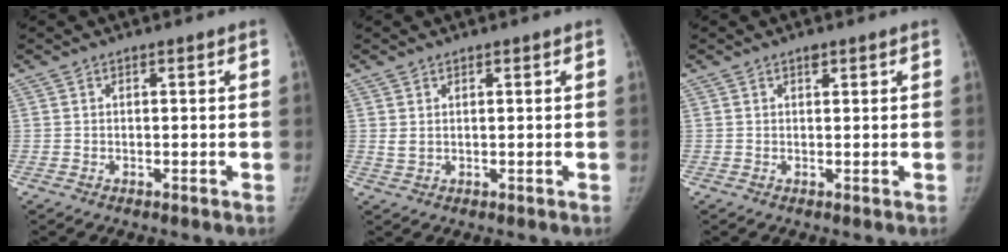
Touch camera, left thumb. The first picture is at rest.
{"total": 1.5, "force": [0.7, 1.0, 0.9], "torque": [-0.009, -0.006, 0.018]}
{"total": 1.2, "force": [0.8, 0.6, 0.6], "torque": [-0.004, -0.003, 0.010]}